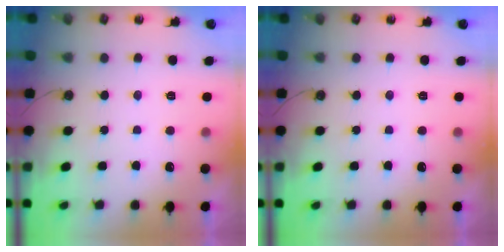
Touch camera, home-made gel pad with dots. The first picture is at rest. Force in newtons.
{"total": 0.0}